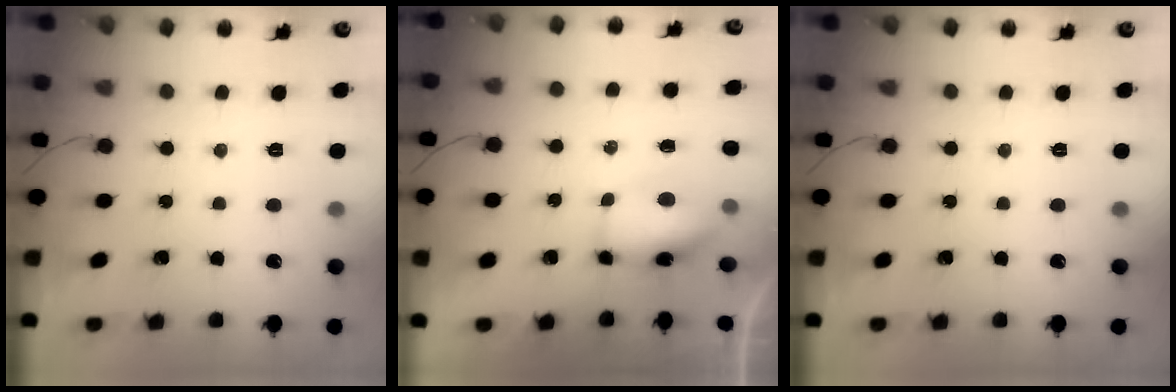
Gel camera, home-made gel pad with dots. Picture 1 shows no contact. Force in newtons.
{"total": 7.3, "press": 7.3, "slide": 0.8}
{"total": 0.0}